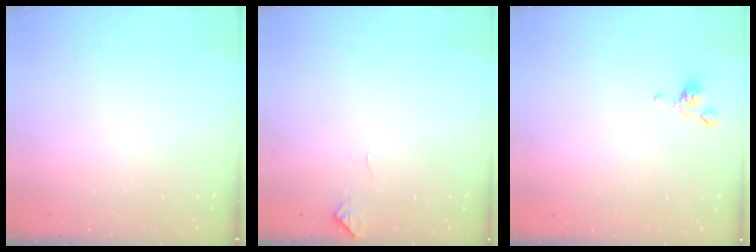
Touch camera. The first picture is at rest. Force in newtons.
{"total": 2.7, "press": 2.7, "slide": 0.4}
{"total": 2.1, "press": 2.1, "slide": 0.5}